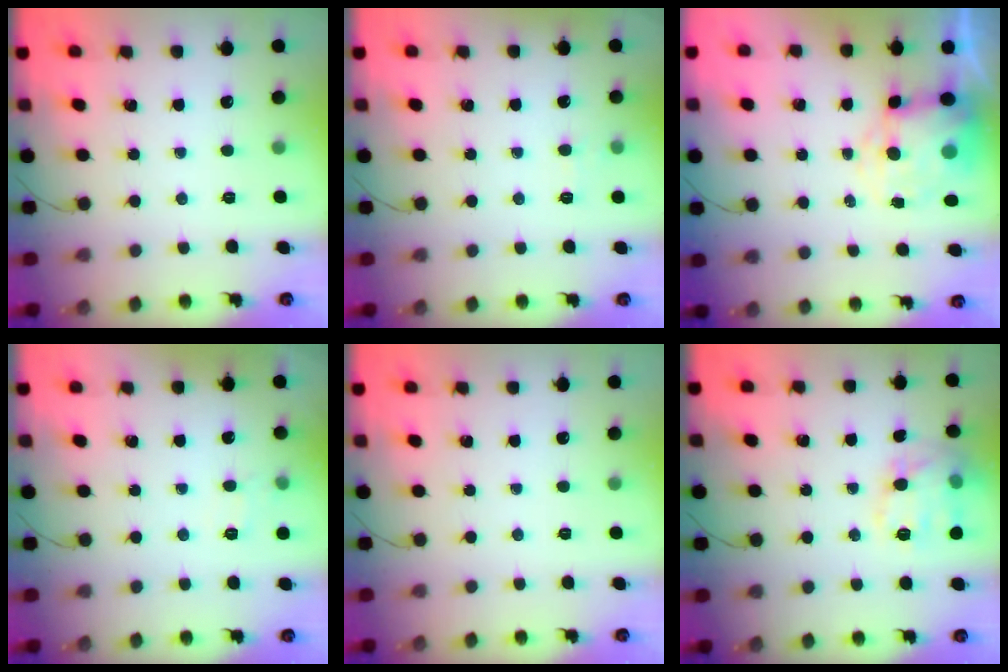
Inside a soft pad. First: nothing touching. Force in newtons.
{"total": 5.4, "press": 5.1, "slide": 1.8}
{"total": 9.2, "press": 9.0, "slide": 2.3}
{"total": 7.1, "press": 6.9, "slide": 1.6}
{"total": 0.0}
{"total": 14.4, "press": 14.4, "slide": 0.4}